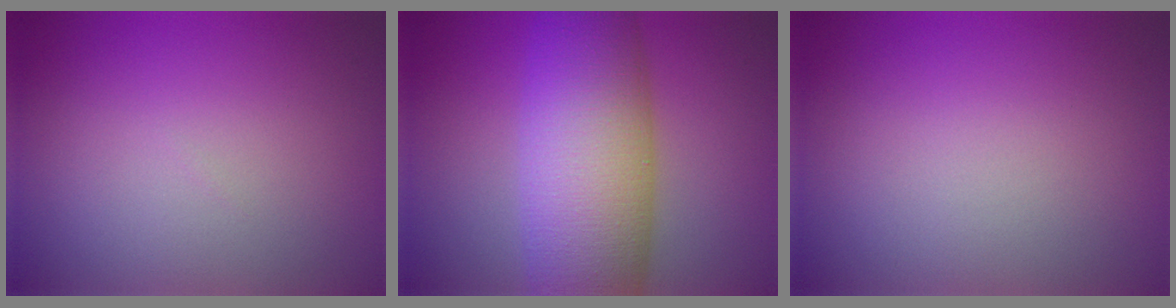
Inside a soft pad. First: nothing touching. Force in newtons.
{"total": 12.3, "press": 12.3, "slide": 0.4}
{"total": 0.0}